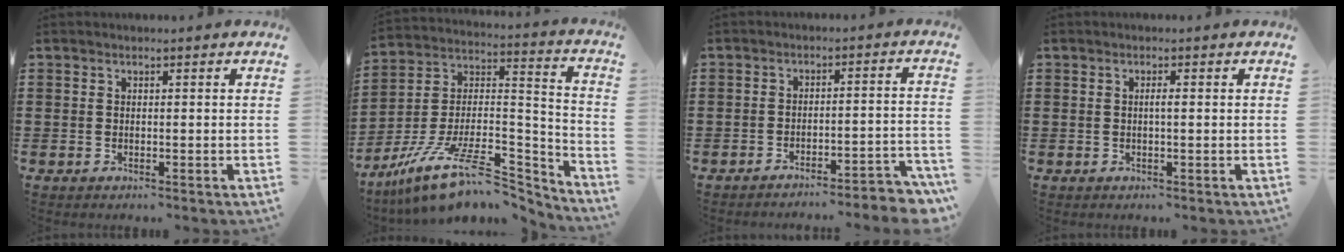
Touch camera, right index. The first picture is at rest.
{"total": 14.3, "force": [-9.9, 5.4, 8.7], "torque": [-0.158, 0.028, -0.170]}
{"total": 4.1, "force": [-3.9, -0.2, 1.2], "torque": [-0.023, -0.009, -0.080]}
{"total": 1.1, "force": [0.0, 0.1, 1.1], "torque": [-0.019, -0.001, 0.000]}